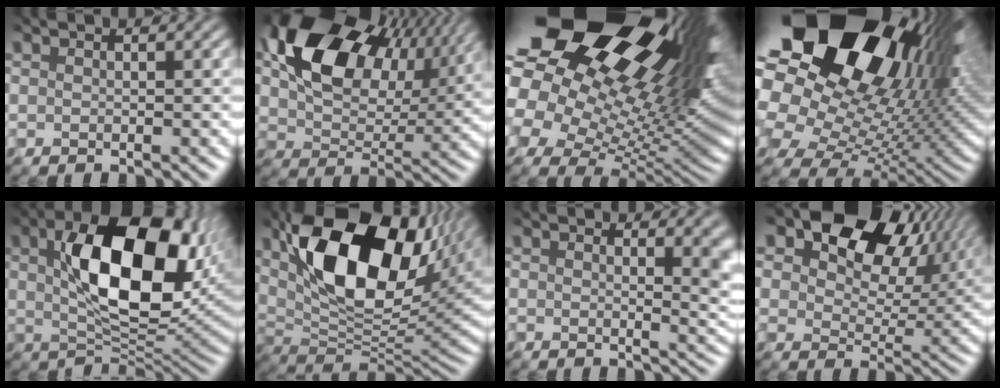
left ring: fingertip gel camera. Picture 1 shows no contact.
{"total": 13.7, "force": [6.3, 8.4, 8.8], "torque": [-0.169, 0.022, 0.114]}
{"total": 21.7, "force": [10.4, 11.7, 15.1], "torque": [-0.288, 0.038, 0.191]}
{"total": 22.5, "force": [10.8, 15.1, 12.8], "torque": [-0.277, 0.020, 0.212]}
{"total": 12.2, "force": [2.8, 5.8, 10.4], "torque": [-0.169, 0.007, 0.051]}
{"total": 13.7, "force": [6.1, 7.3, 9.8], "torque": [-0.182, 0.000, 0.116]}
{"total": 4.6, "force": [1.1, 1.9, 4.0], "torque": [-0.036, -0.011, 0.020]}
{"total": 18.4, "force": [10.3, 11.1, 10.5], "torque": [-0.173, 0.071, 0.164]}